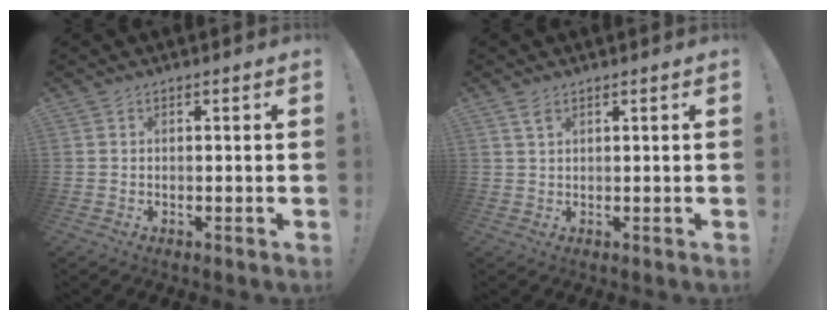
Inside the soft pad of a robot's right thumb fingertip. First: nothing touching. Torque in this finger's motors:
{"motor_torque": [0.21, -0.46, -0.24, 0.16, 0.02]}